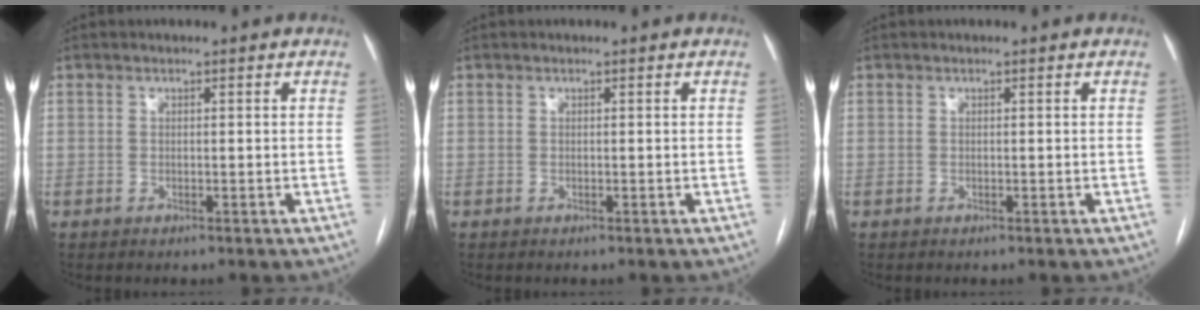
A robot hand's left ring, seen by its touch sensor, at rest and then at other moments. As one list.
[{"total": 0.0}, {"total": 0.0}]